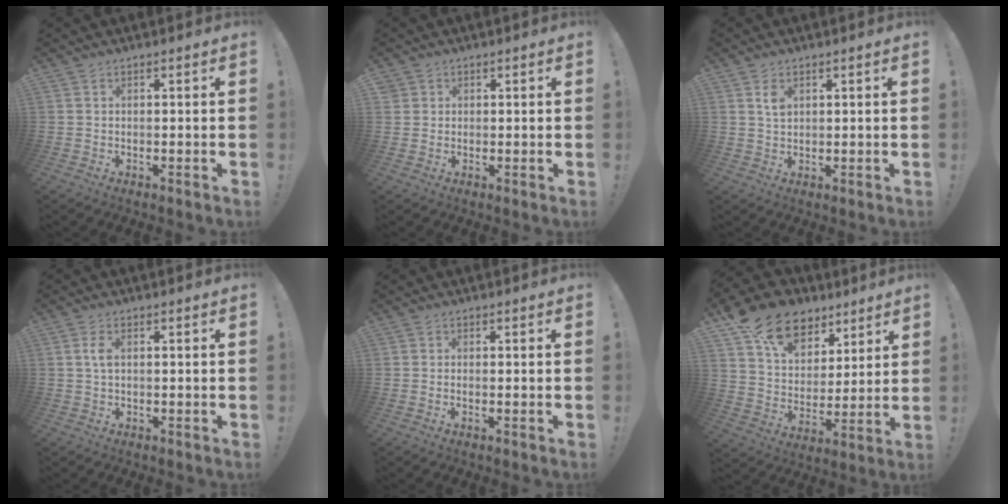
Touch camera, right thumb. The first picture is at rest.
{"total": 1.8, "force": [1.1, 1.5, 0.2], "torque": [0.002, -0.005, 0.018]}
{"total": 3.6, "force": [1.6, 2.4, 2.1], "torque": [-0.024, -0.007, 0.025]}
{"total": 2.9, "force": [0.3, 1.7, 2.4], "torque": [-0.041, 0.005, 0.004]}
{"total": 0.7, "force": [-0.2, -0.3, 0.7], "torque": [-0.005, -0.006, -0.005]}
{"total": 17.3, "force": [10.9, 11.3, 7.3], "torque": [-0.114, -0.061, 0.203]}